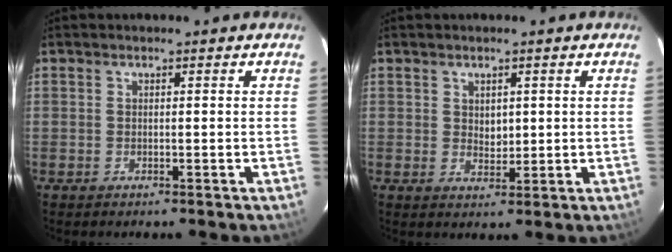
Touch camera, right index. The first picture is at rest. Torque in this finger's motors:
{"motor_torque": [0.35, 0.15, 0.28, 0.02]}